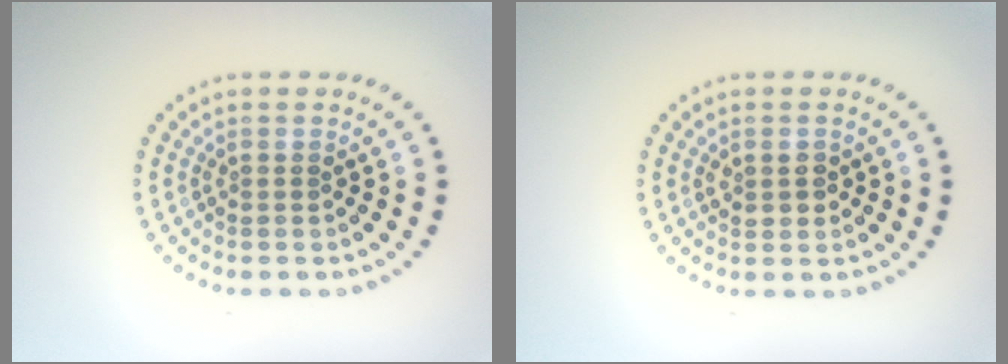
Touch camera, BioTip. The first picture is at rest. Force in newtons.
{"total": 1.5, "press": 1.5, "slide": 0.4}